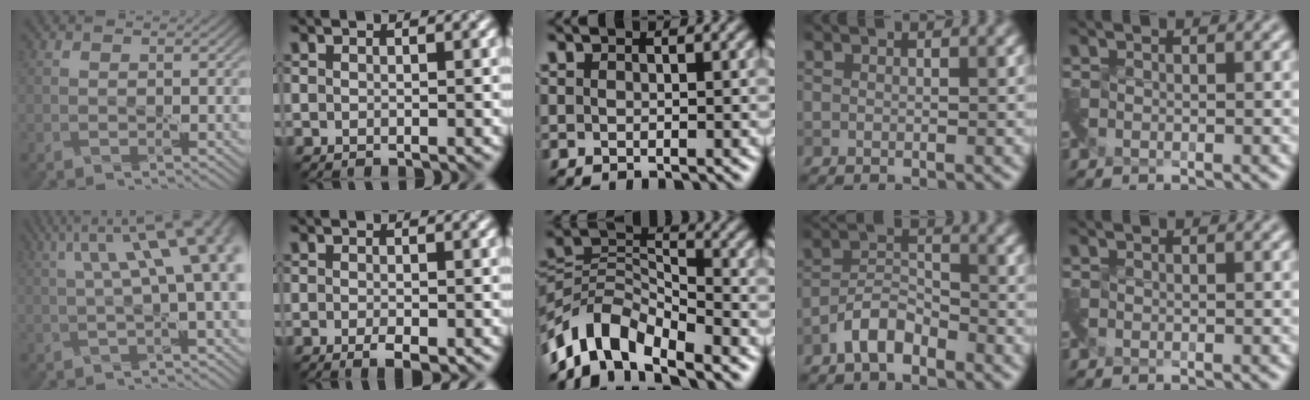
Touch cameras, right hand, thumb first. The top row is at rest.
{"thumb": {"total": 12.7, "force": [3.0, 3.9, 11.7], "torque": [-0.153, 0.029, 0.048]}, "index": {"total": 1.8, "force": [-0.7, 0.5, 1.6], "torque": [-0.026, -0.005, -0.010]}, "middle": {"total": 7.8, "force": [-5.6, 3.6, 4.2], "torque": [-0.065, 0.001, -0.120]}, "ring": {"total": 3.5, "force": [-2.6, 1.4, 1.9], "torque": [-0.034, 0.012, -0.055]}}